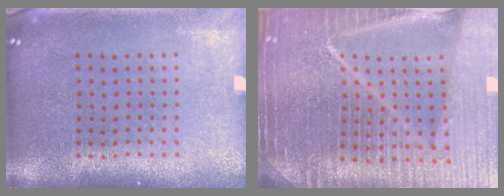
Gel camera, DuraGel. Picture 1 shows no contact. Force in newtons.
{"total": 7.0, "press": 6.0, "slide": 3.7}